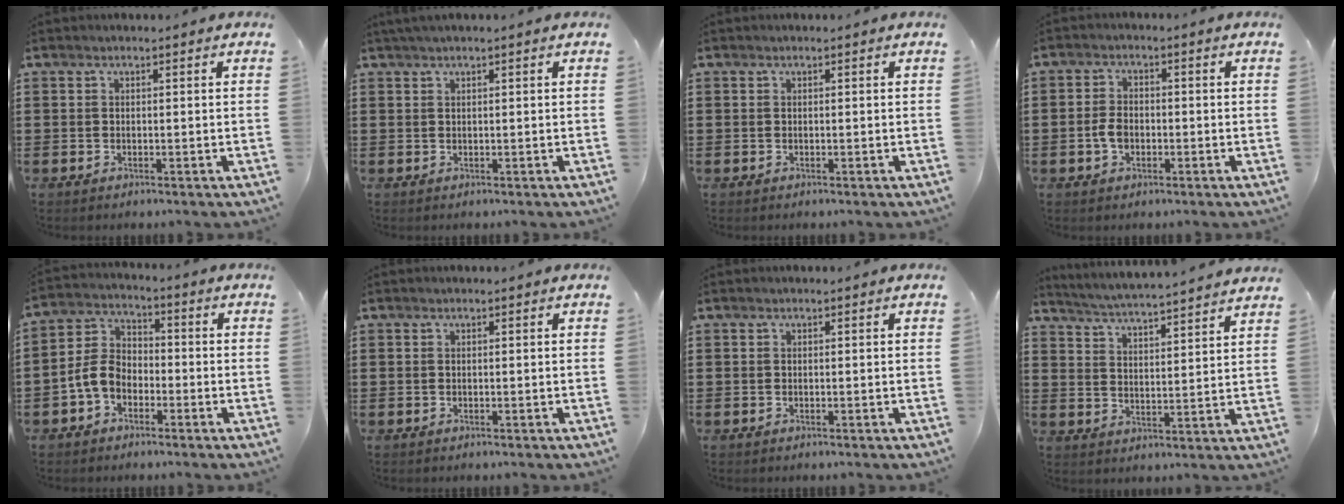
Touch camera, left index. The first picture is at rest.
{"total": 0.8, "force": [0.4, 0.0, 0.7], "torque": [-0.013, 0.000, 0.008]}
{"total": 0.0}
{"total": 3.3, "force": [-0.9, 2.1, 2.4], "torque": [-0.059, -0.002, -0.021]}
{"total": 5.9, "force": [-2.9, 4.1, 3.1], "torque": [-0.087, 0.008, -0.064]}
{"total": 0.0}
{"total": 0.0}
{"total": 4.5, "force": [4.3, -0.9, 0.8], "torque": [-0.038, -0.038, 0.070]}